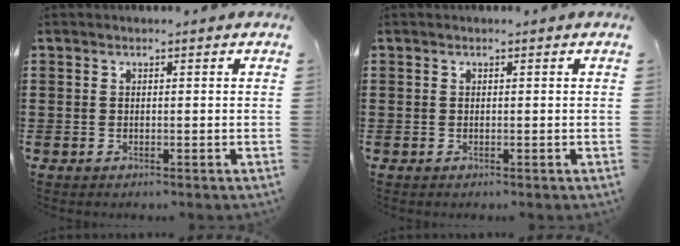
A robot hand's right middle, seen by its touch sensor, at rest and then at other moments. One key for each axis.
{"total": 0.0}